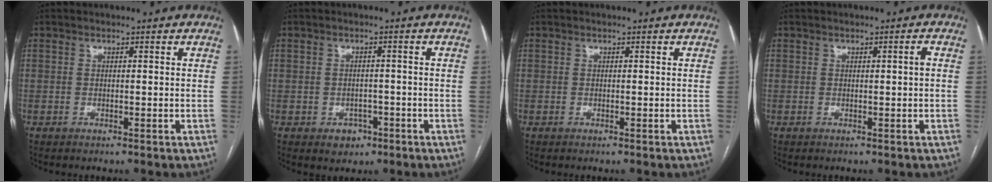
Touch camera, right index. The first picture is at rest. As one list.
[{"total": 3.3, "force": [-1.5, 2.6, 1.2], "torque": [-0.007, 0.009, -0.014]}, {"total": 0.0}, {"total": 1.0, "force": [0.1, -0.1, 1.0], "torque": [-0.016, 0.001, 0.002]}]